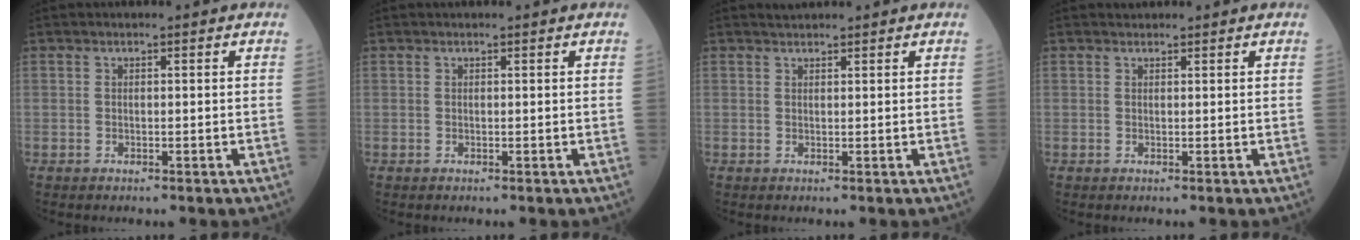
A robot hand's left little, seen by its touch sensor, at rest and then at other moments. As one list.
[{"total": 0.0}, {"total": 1.1, "force": [1.0, 0.1, 0.1], "torque": [-0.010, 0.009, 0.022]}, {"total": 0.7, "force": [0.6, 0.2, -0.1], "torque": [-0.006, 0.004, 0.010]}]